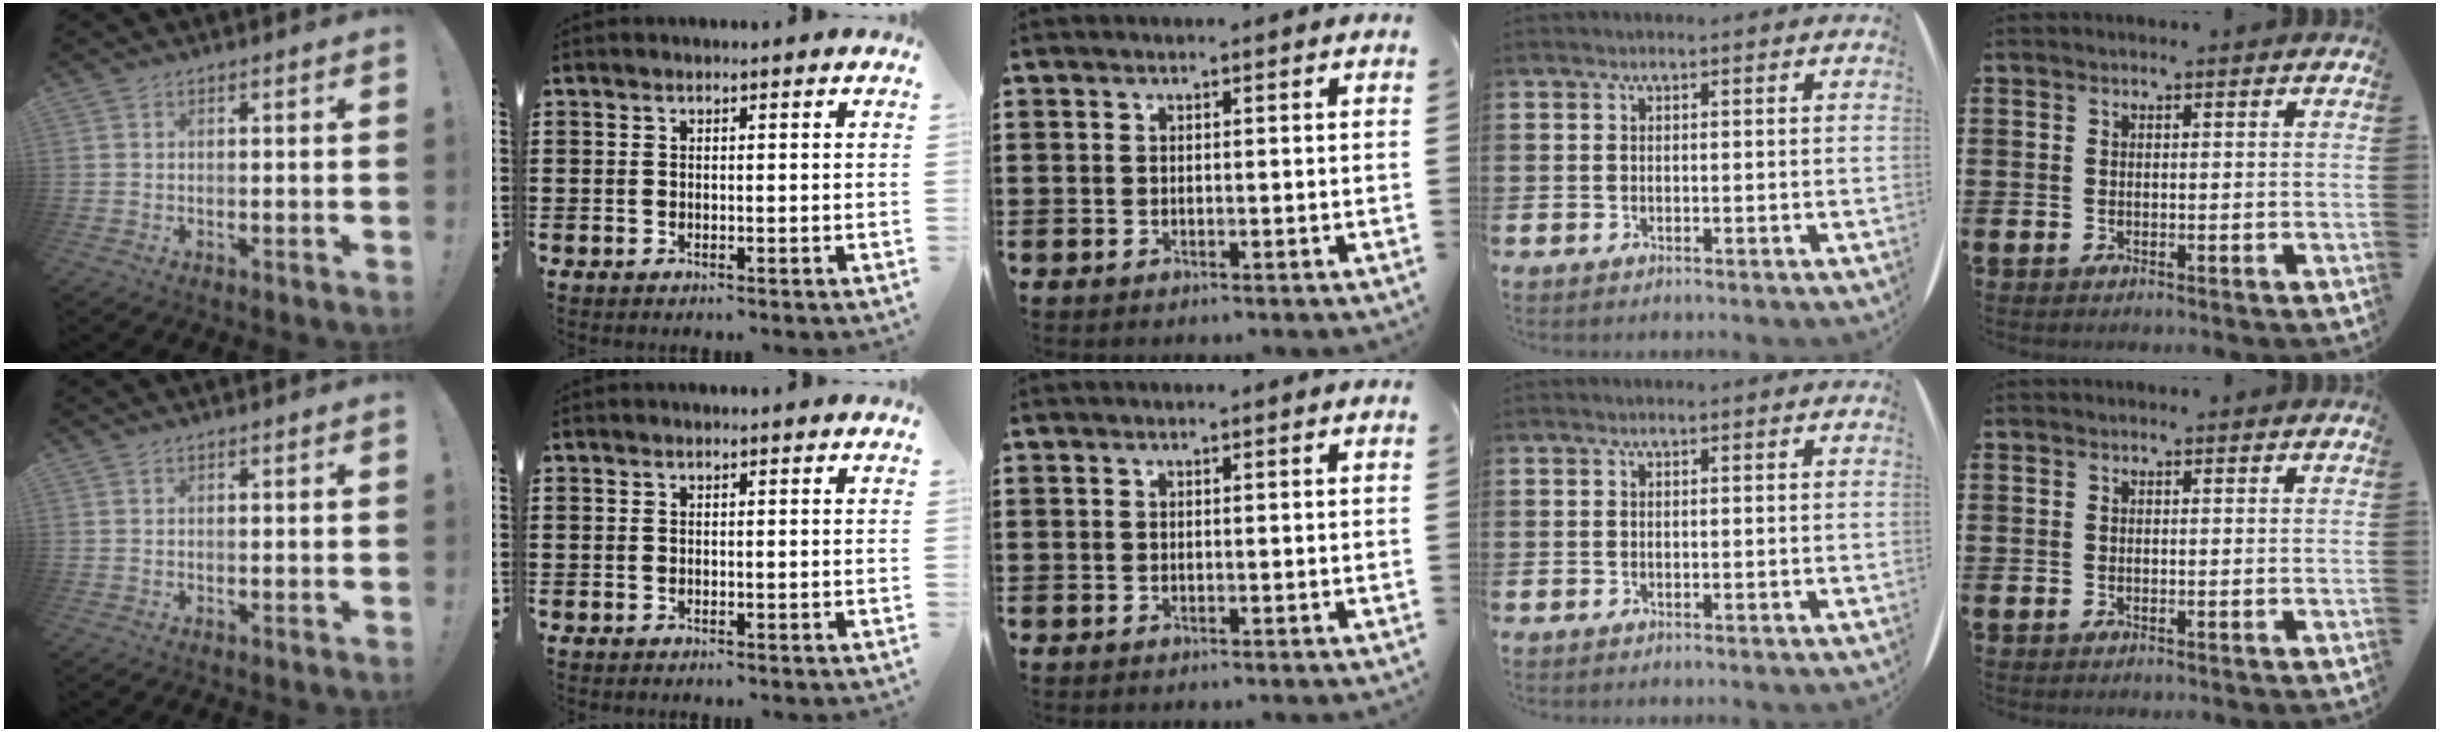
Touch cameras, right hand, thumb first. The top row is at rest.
{}